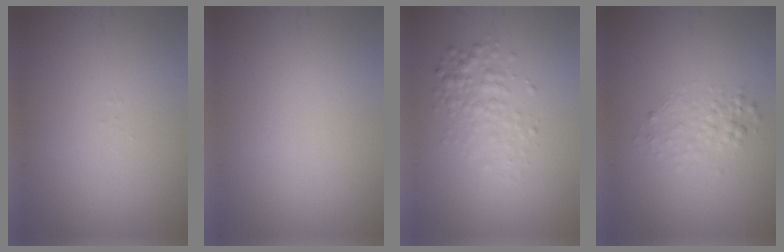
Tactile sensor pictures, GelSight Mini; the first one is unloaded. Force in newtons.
{"total": 0.0}
{"total": 2.5, "press": 2.5, "slide": 0.0}
{"total": 1.9, "press": 1.9, "slide": 0.1}